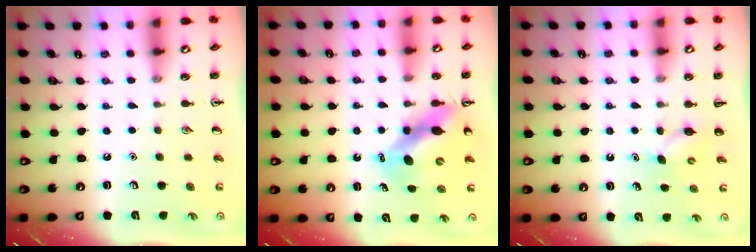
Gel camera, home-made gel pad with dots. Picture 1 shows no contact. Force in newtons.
{"total": 10.7, "press": 10.2, "slide": 3.1}
{"total": 4.2, "press": 4.1, "slide": 1.0}